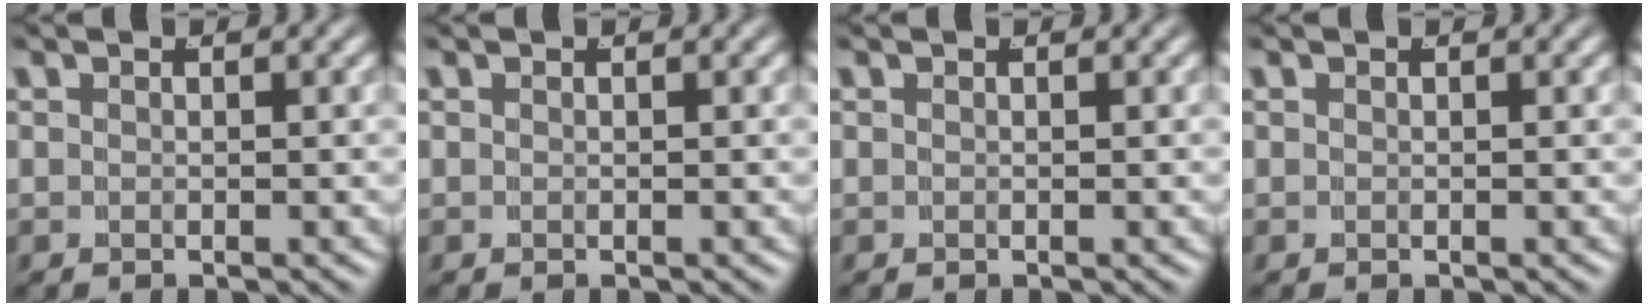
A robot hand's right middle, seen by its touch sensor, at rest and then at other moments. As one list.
[{"total": 0.0}, {"total": 0.0}, {"total": 0.0}]